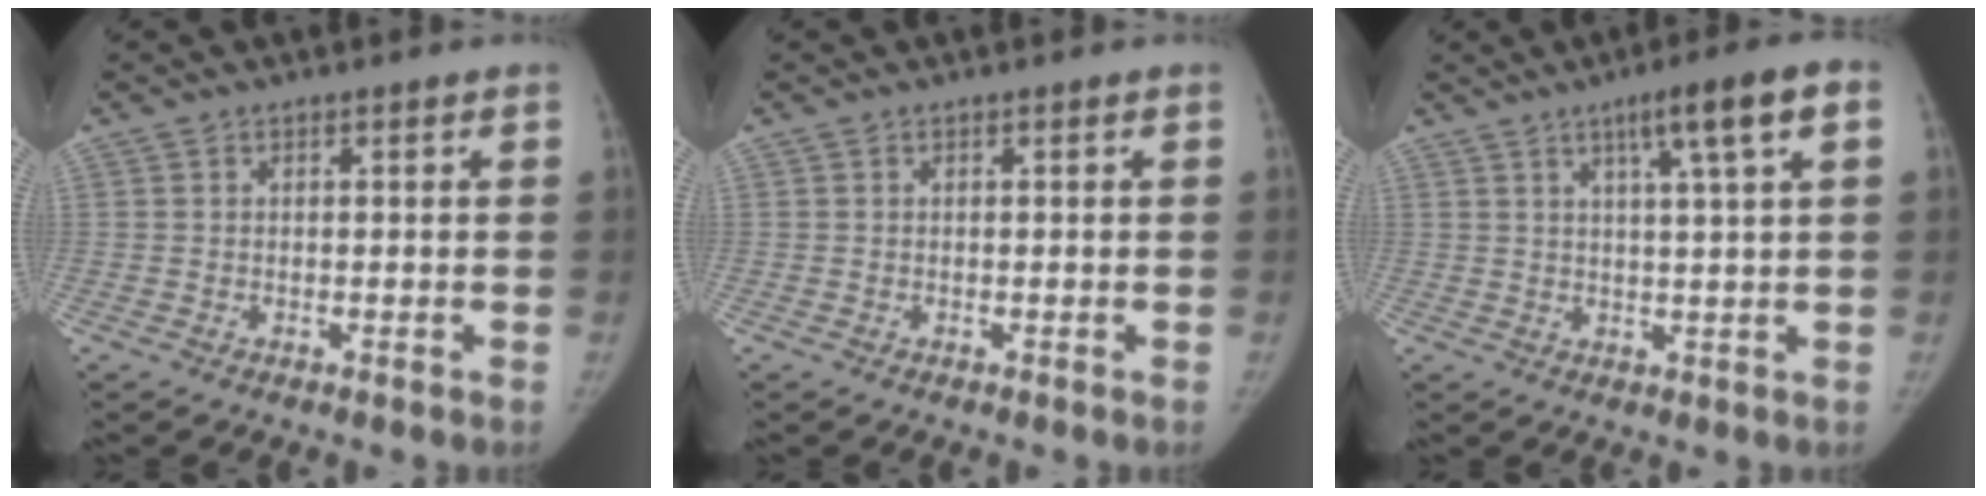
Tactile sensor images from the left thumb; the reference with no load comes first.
{"total": 0.0}
{"total": 8.3, "force": [3.6, 0.3, 7.5], "torque": [-0.115, 0.002, 0.055]}